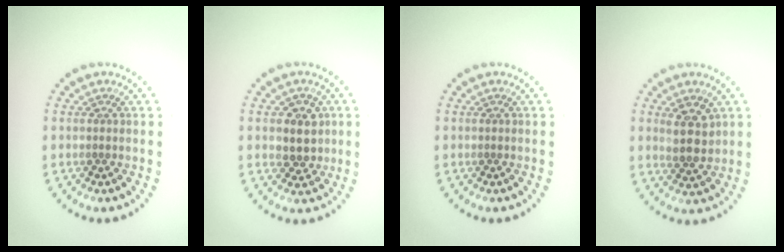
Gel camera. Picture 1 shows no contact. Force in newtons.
{"total": 2.9, "press": 2.7, "slide": 1.0}
{"total": 0.0}
{"total": 2.8, "press": 2.6, "slide": 0.8}